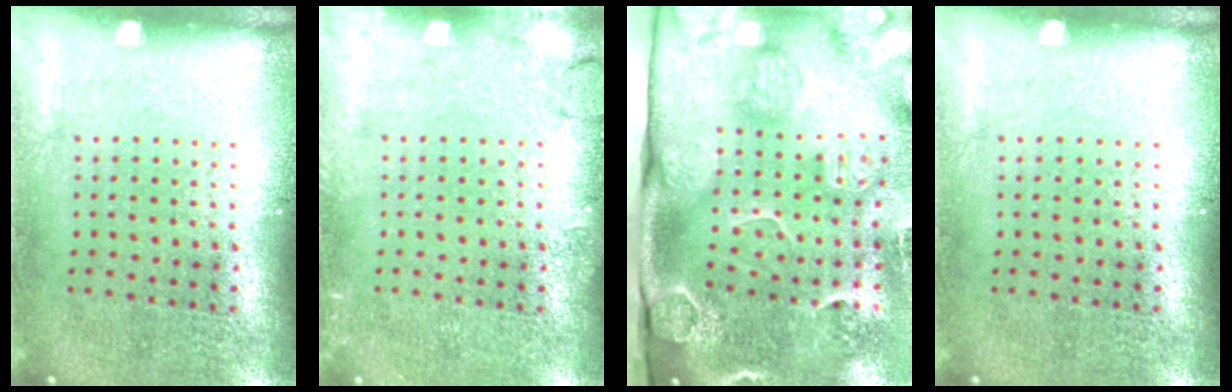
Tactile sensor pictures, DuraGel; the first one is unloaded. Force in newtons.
{"total": 1.7, "press": 1.7, "slide": 0.3}
{"total": 4.5, "press": 3.3, "slide": 3.1}
{"total": 0.0}